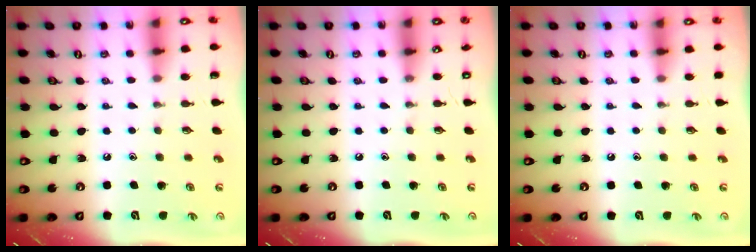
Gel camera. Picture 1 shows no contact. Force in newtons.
{"total": 0.0}
{"total": 2.2, "press": 2.2, "slide": 0.3}